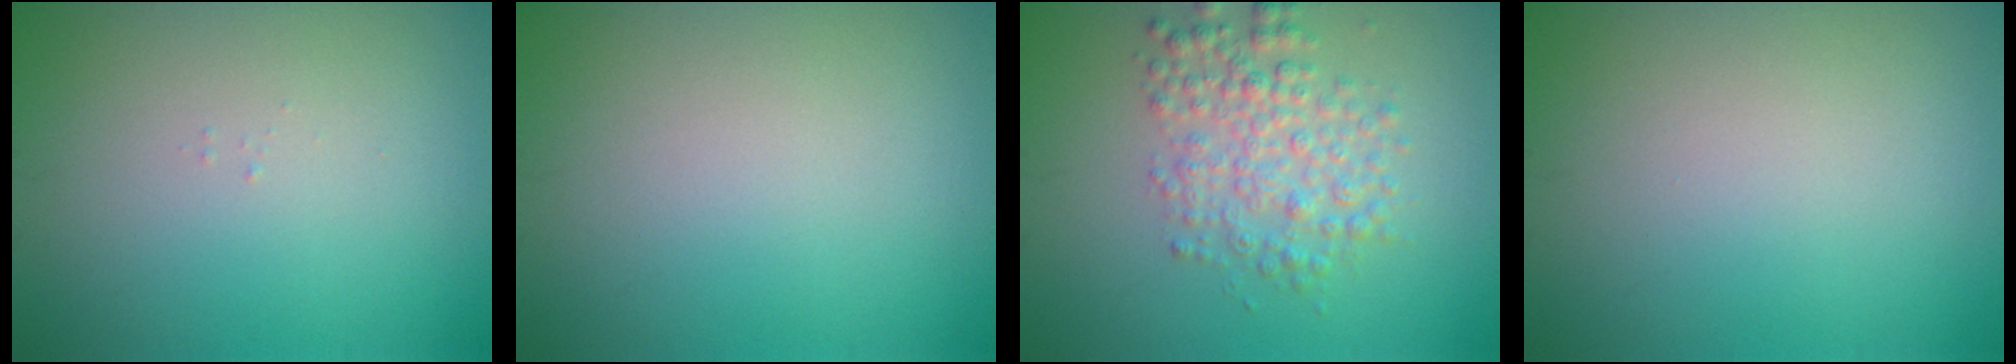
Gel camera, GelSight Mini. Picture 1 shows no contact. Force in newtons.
{"total": 0.0}
{"total": 3.9, "press": 3.9, "slide": 0.0}
{"total": 0.0}